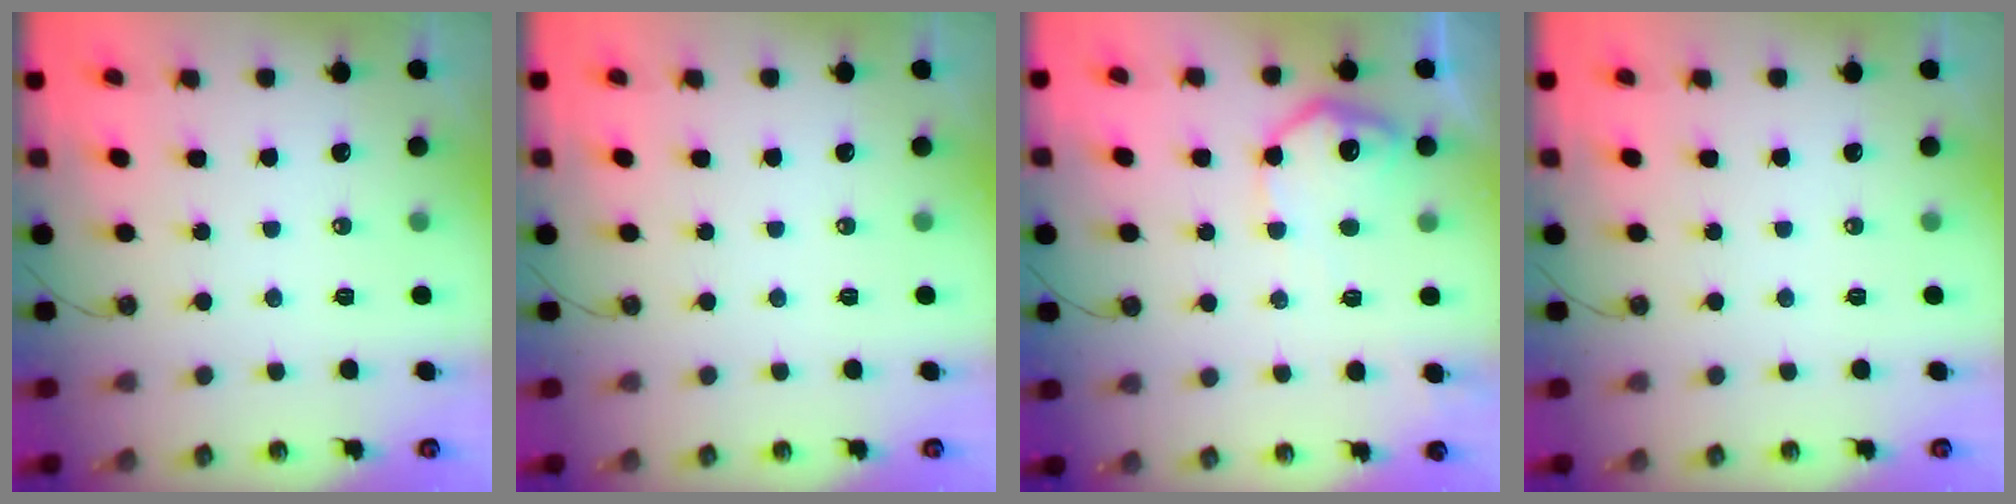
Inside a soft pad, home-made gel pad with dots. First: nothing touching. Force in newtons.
{"total": 0.0}
{"total": 11.8, "press": 11.8, "slide": 0.5}
{"total": 0.0}